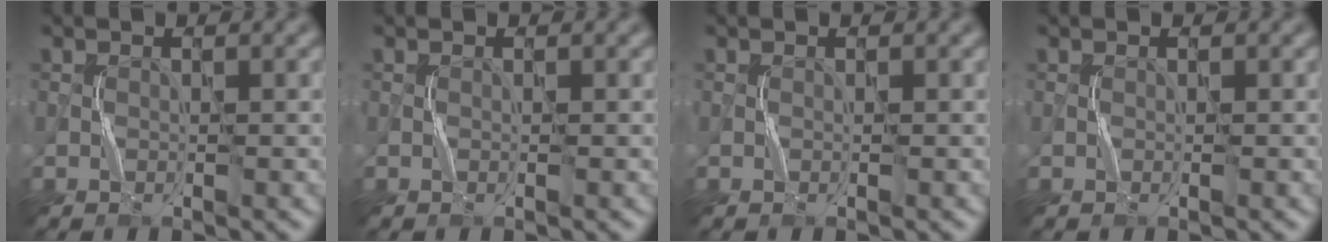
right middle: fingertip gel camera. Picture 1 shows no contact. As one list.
[{"total": 0.0}, {"total": 0.0}, {"total": 0.0}]